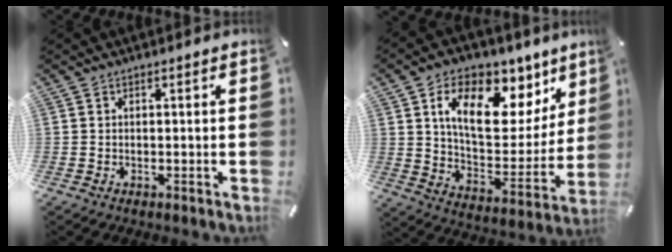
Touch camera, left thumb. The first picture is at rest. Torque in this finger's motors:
{"motor_torque": [3.14, 1.87, 1.50, -1.27, 0.41]}